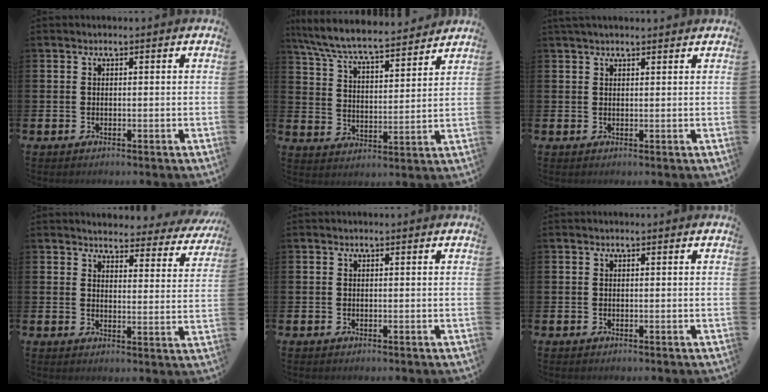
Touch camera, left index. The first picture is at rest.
{"total": 7.6, "force": [7.1, 0.8, 2.6], "torque": [-0.081, -0.048, 0.124]}
{"total": 1.6, "force": [1.5, 0.3, 0.6], "torque": [-0.003, -0.001, 0.025]}
{"total": 3.7, "force": [3.6, 0.7, 0.1], "torque": [-0.015, -0.030, 0.059]}
{"total": 0.0}
{"total": 0.0}